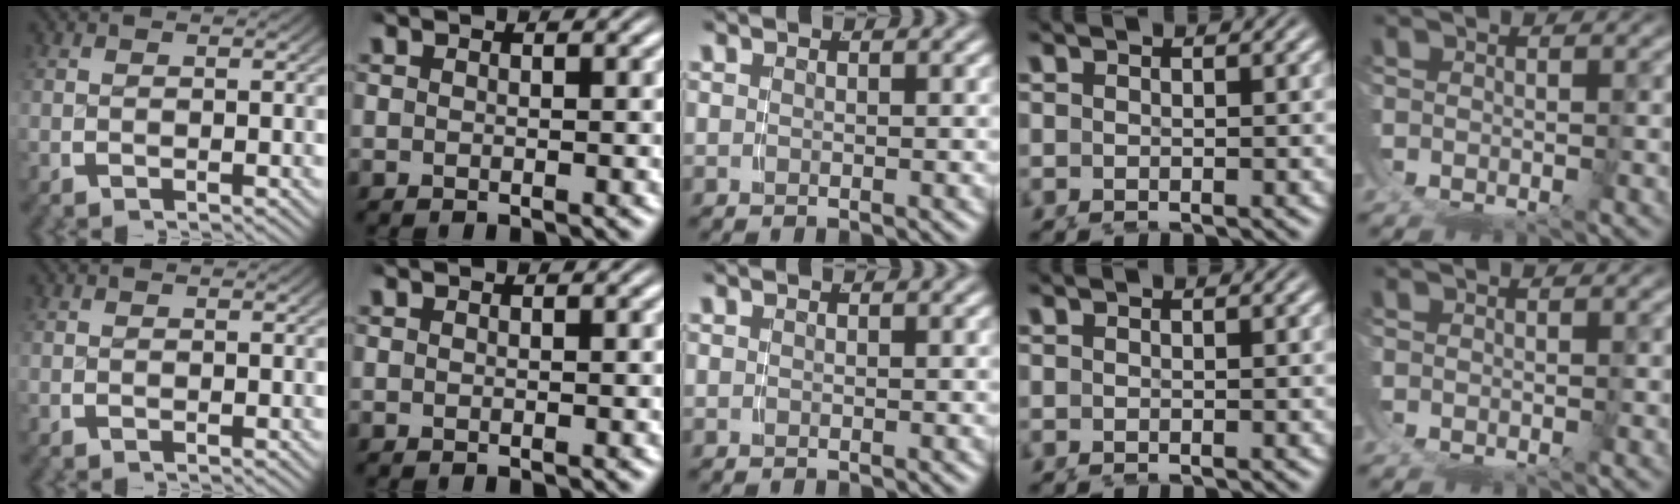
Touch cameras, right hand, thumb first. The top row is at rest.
{}